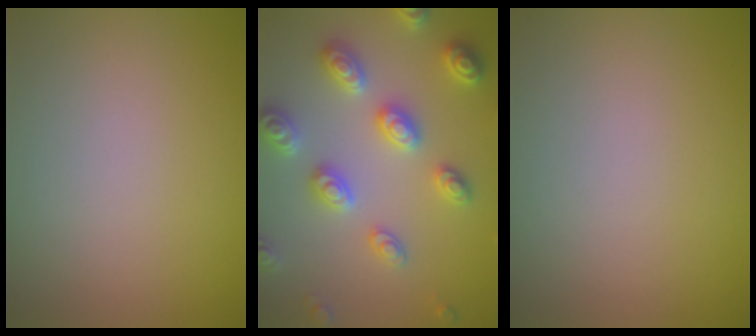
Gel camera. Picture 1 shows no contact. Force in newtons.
{"total": 5.2, "press": 5.1, "slide": 1.1}
{"total": 0.0}